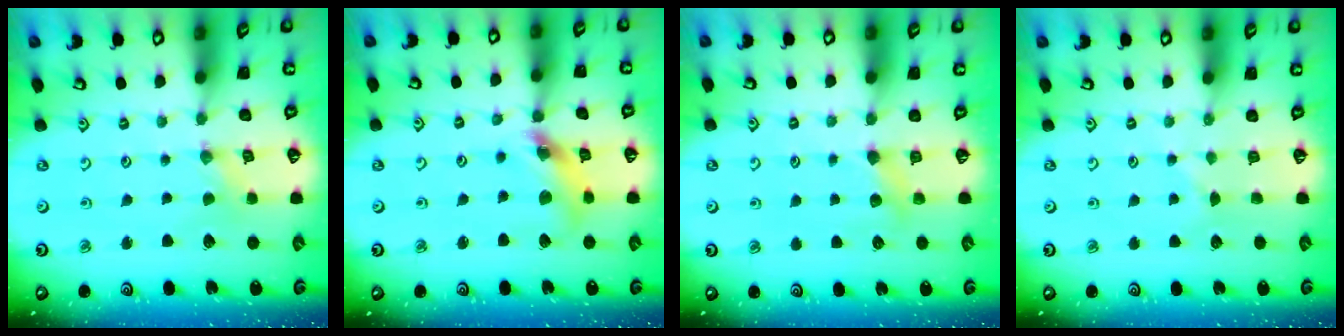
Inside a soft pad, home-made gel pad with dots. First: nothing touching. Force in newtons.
{"total": 11.1, "press": 11.0, "slide": 1.1}
{"total": 3.6, "press": 3.6, "slide": 0.5}
{"total": 2.9, "press": 2.9, "slide": 0.5}